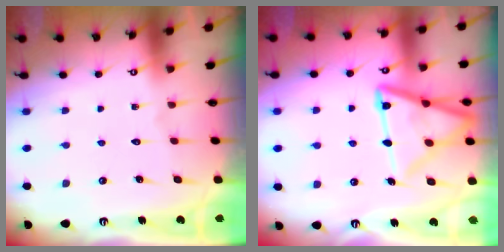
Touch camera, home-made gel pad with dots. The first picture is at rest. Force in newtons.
{"total": 16.2, "press": 16.1, "slide": 1.6}